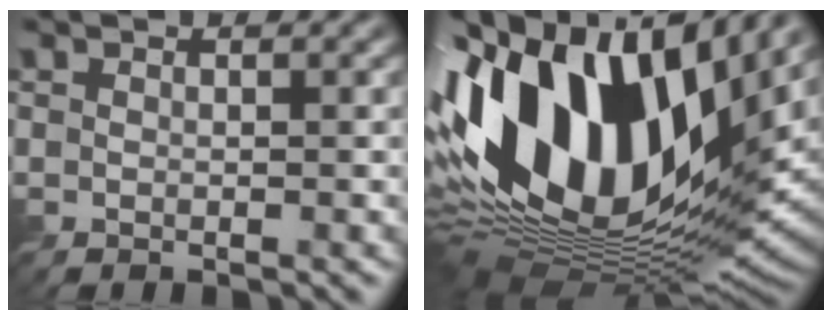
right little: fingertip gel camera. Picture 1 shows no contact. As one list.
[{"total": 17.8, "force": [3.4, 9.4, 14.7], "torque": [-0.287, 0.028, 0.029]}]